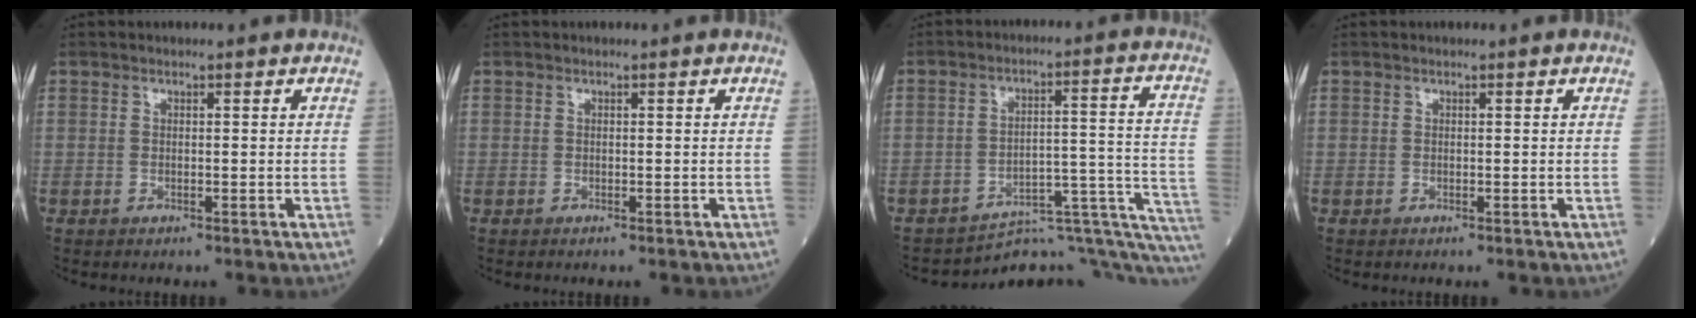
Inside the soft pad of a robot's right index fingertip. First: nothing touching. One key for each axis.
{"total": 0.0}
{"total": 14.8, "fx": -14.2, "fy": 1.5, "fz": 3.8, "tx": 0.001, "ty": 0.071, "tz": -0.184}
{"total": 0.0}